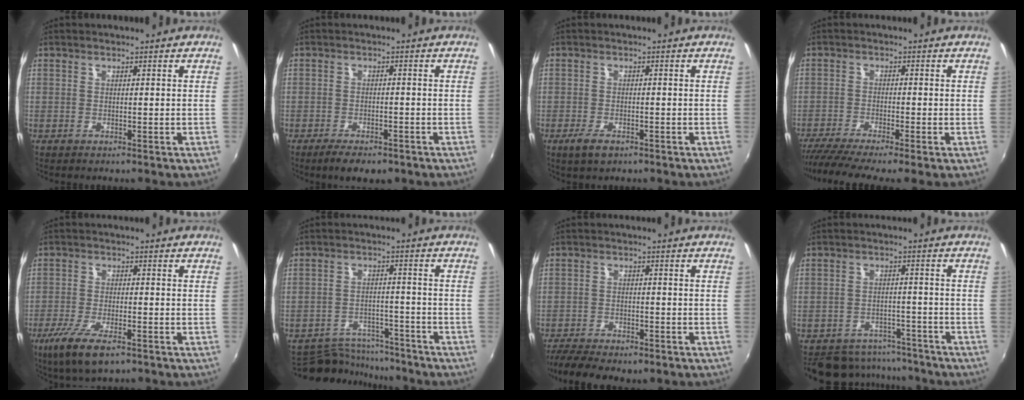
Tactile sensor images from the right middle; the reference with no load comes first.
{"total": 5.8, "force": [-4.3, 2.1, 3.4], "torque": [-0.077, -0.015, -0.068]}
{"total": 3.4, "force": [-2.2, 1.4, 2.2], "torque": [-0.053, -0.008, -0.041]}
{"total": 7.7, "force": [-6.3, -0.5, 4.4], "torque": [-0.102, -0.032, -0.112]}
{"total": 9.6, "force": [-5.9, 3.0, 7.0], "torque": [-0.161, -0.035, -0.108]}
{"total": 11.2, "force": [-10.3, 3.8, 2.1], "torque": [-0.060, 0.014, -0.150]}
{"total": 9.8, "force": [-8.0, 3.0, 4.7], "torque": [-0.121, -0.031, -0.134]}
{"total": 12.7, "force": [-11.1, 5.5, 3.0], "torque": [-0.077, 0.017, -0.147]}